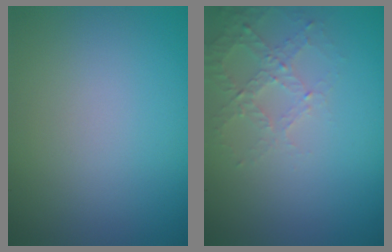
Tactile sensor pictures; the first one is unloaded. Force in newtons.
{"total": 2.6, "press": 2.5, "slide": 0.8}